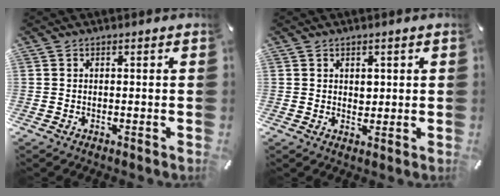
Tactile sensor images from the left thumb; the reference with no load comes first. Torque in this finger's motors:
{"motor_torque": [0.51, 0.50, 0.09, -0.13, 0.00]}